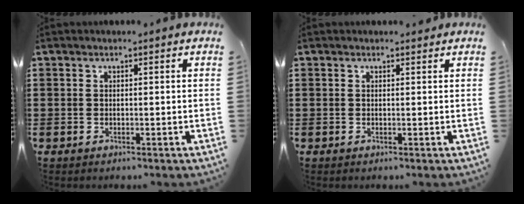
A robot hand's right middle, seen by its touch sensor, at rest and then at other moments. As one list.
[{"total": 0.0}]